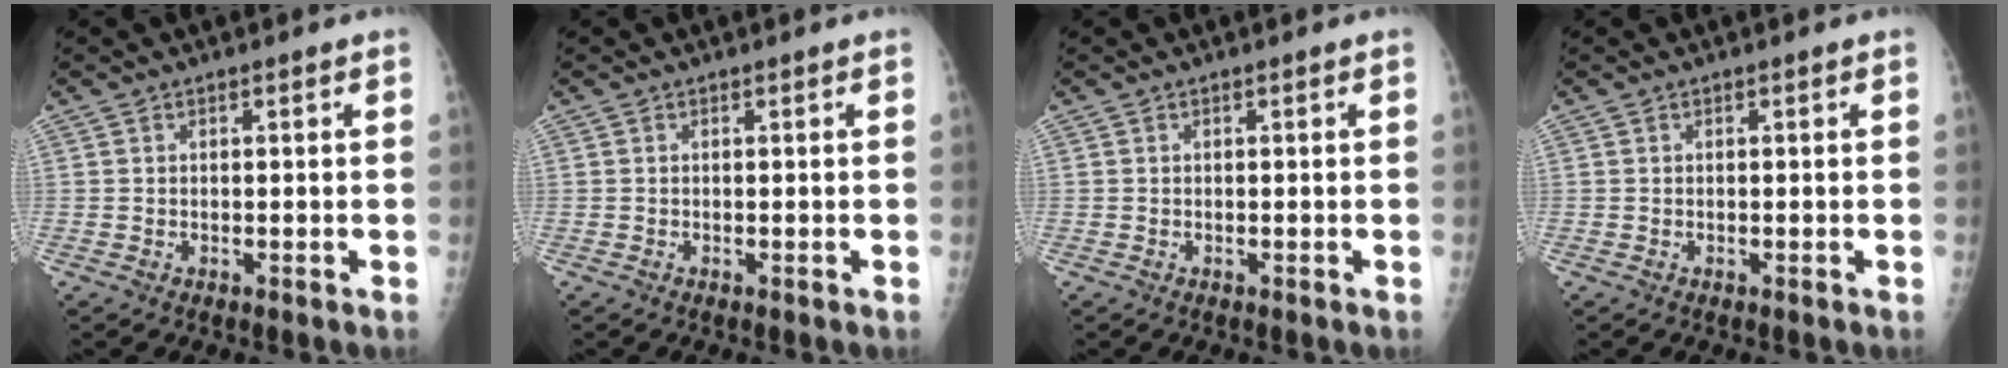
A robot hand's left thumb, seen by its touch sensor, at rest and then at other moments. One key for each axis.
{"total": 0.0}
{"total": 0.0}
{"total": 0.0}